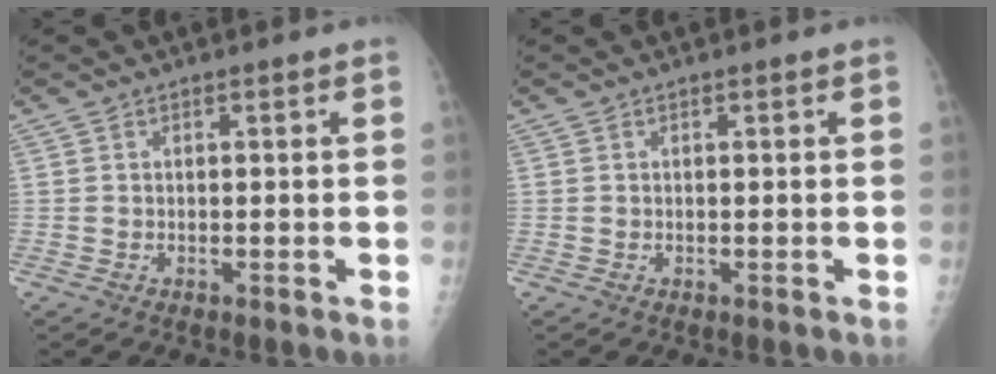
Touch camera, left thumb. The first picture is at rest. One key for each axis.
{"total": 0.0}